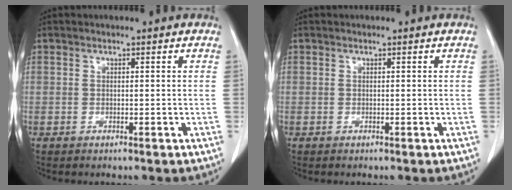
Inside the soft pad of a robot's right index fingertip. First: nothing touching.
{"total": 0.0}